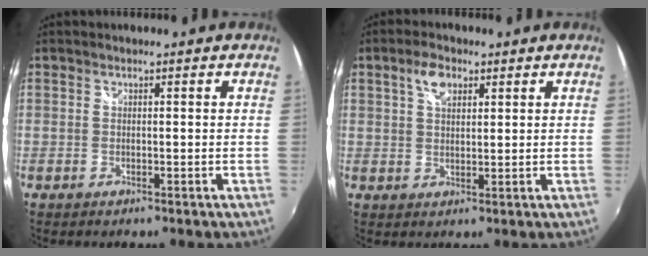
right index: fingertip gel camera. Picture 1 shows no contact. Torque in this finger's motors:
{"motor_torque": [0.07, 0.04, 0.23, 0.05]}